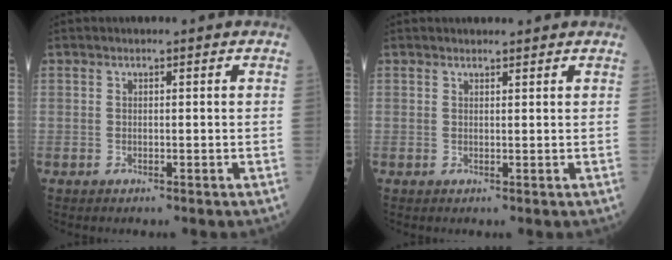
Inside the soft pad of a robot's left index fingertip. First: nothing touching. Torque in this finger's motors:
{"motor_torque": [0.42, -0.78, -0.05, 0.00]}